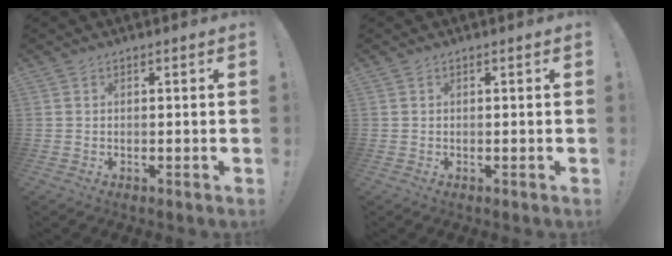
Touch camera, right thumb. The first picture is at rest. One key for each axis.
{"total": 0.0}